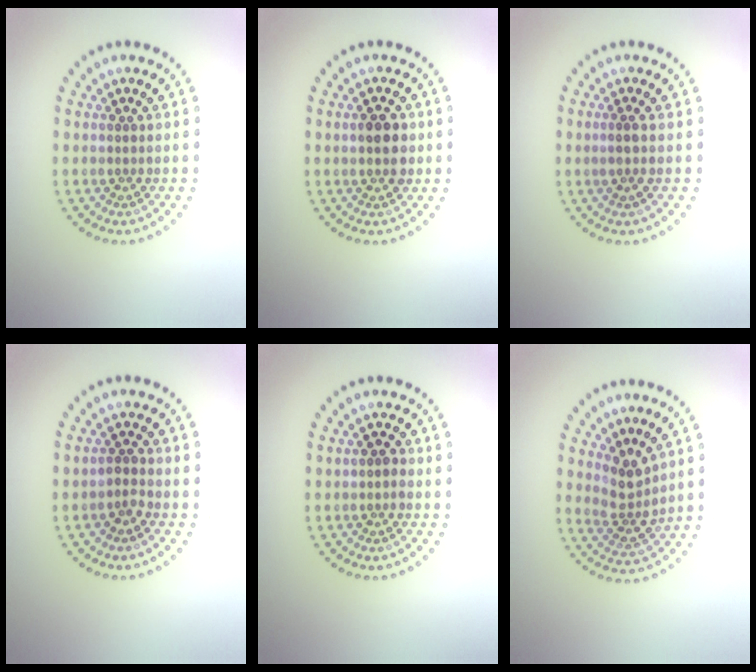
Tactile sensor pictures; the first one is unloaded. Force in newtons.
{"total": 2.5, "press": 2.5, "slide": 0.2}
{"total": 1.1, "press": 0.7, "slide": 0.8}
{"total": 1.3, "press": 1.0, "slide": 0.8}
{"total": 0.9, "press": 0.8, "slide": 0.3}
{"total": 2.7, "press": 2.0, "slide": 1.8}